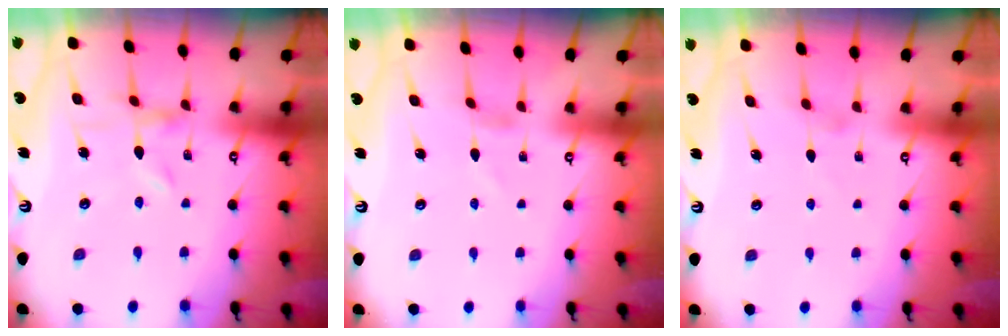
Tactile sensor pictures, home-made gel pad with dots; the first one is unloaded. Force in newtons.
{"total": 0.8, "press": 0.8, "slide": 0.1}
{"total": 1.3, "press": 1.3, "slide": 0.3}